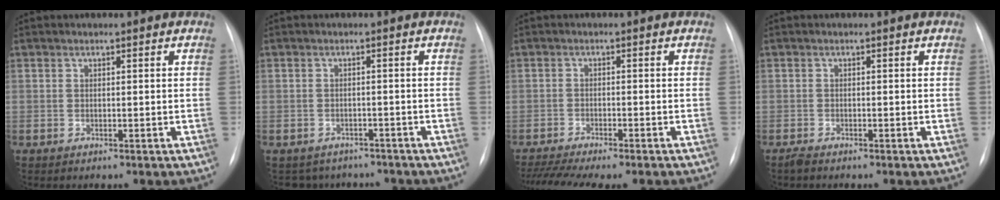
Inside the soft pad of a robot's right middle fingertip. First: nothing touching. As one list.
[{"total": 5.7, "force": [-4.9, 2.8, 0.0], "torque": [0.006, 0.012, -0.057]}, {"total": 11.1, "force": [-9.4, 1.2, 5.7], "torque": [-0.080, -0.003, -0.138]}, {"total": 0.9, "force": [-0.8, 0.1, 0.3], "torque": [-0.012, -0.003, -0.015]}]